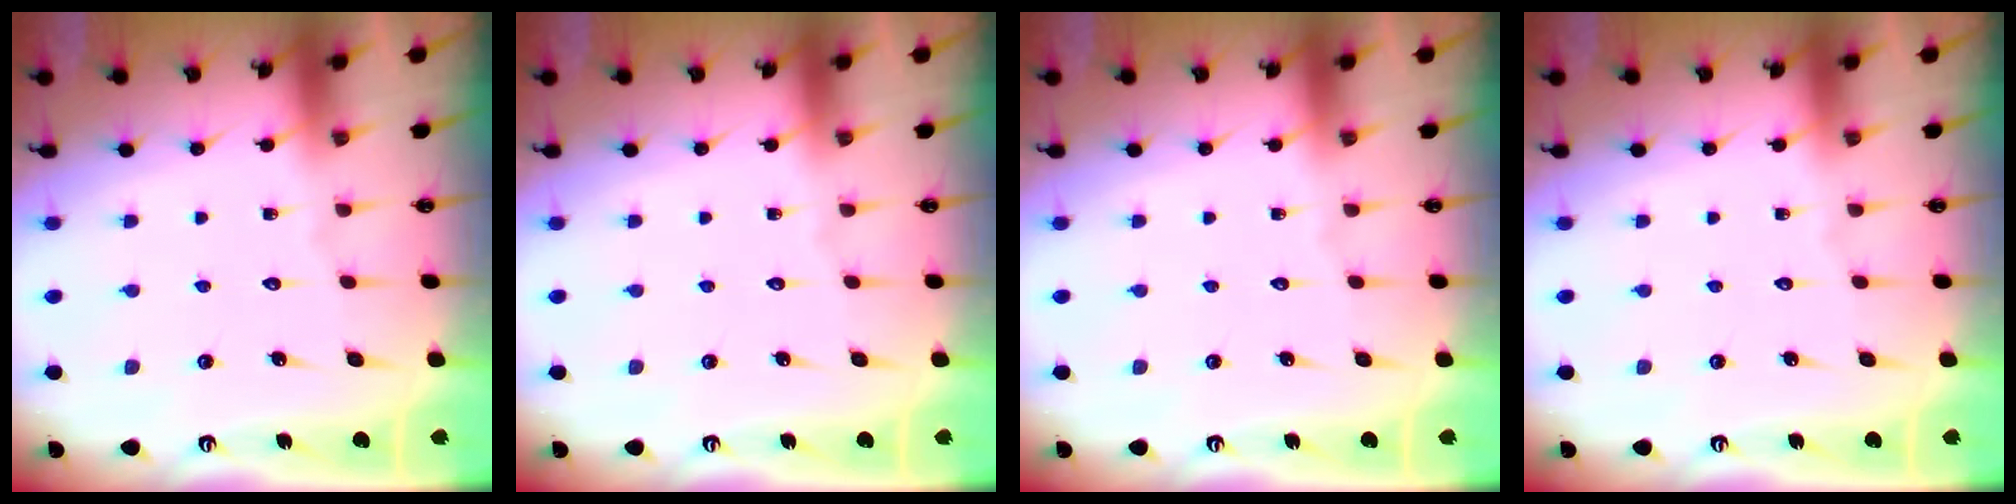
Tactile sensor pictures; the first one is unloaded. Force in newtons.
{"total": 0.0}
{"total": 0.0}
{"total": 0.0}